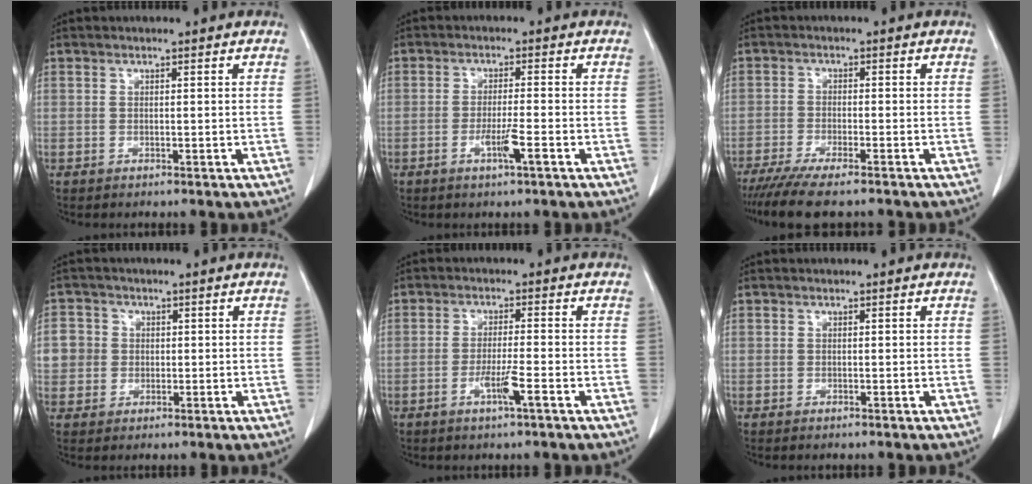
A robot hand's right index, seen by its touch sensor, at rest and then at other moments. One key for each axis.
{"total": 3.8, "fx": -1.7, "fy": -0.3, "fz": 3.4, "tx": -0.064, "ty": -0.008, "tz": -0.031}
{"total": 8.9, "fx": -7.4, "fy": 0.7, "fz": 5.0, "tx": -0.076, "ty": -0.020, "tz": -0.119}
{"total": 4.9, "fx": 0.3, "fy": 4.8, "fz": 0.9, "tx": -0.017, "ty": 0.013, "tz": 0.007}
{"total": 4.0, "fx": -1.8, "fy": -0.4, "fz": 3.5, "tx": -0.068, "ty": -0.008, "tz": -0.035}
{"total": 0.0}